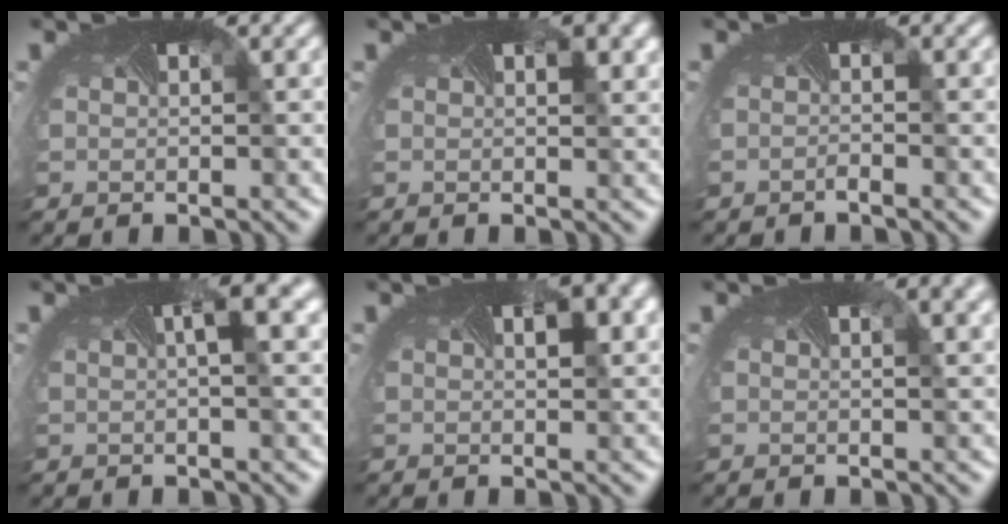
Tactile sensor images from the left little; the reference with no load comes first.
{"total": 1.3, "force": [0.6, 0.3, 1.1], "torque": [-0.016, -0.007, 0.010]}
{"total": 0.8, "force": [-0.8, -0.3, 0.0], "torque": [0.000, -0.011, -0.009]}
{"total": 3.3, "force": [1.1, 0.6, 3.0], "torque": [-0.037, 0.003, 0.012]}
{"total": 2.9, "force": [1.1, 0.9, 2.5], "torque": [-0.034, -0.001, 0.017]}
{"total": 3.7, "force": [1.9, 1.5, 2.8], "torque": [-0.020, 0.009, 0.005]}